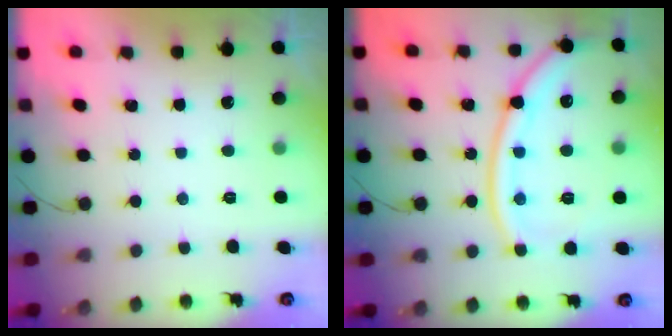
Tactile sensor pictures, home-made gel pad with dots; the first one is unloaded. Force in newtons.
{"total": 16.5, "press": 16.5, "slide": 1.5}